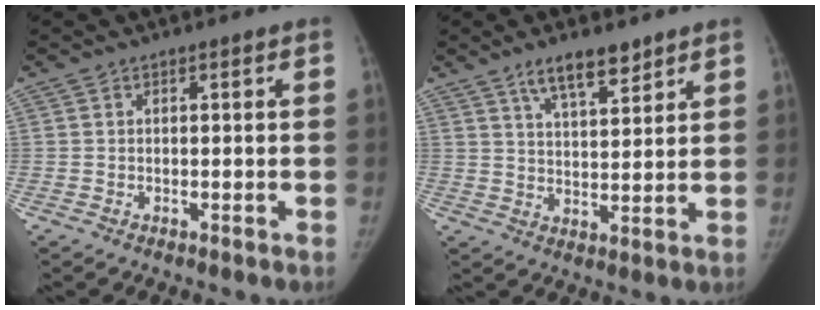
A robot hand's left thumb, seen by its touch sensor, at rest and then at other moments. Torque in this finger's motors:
{"motor_torque": [0.22, -0.15, 0.98, -0.91, 0.22]}